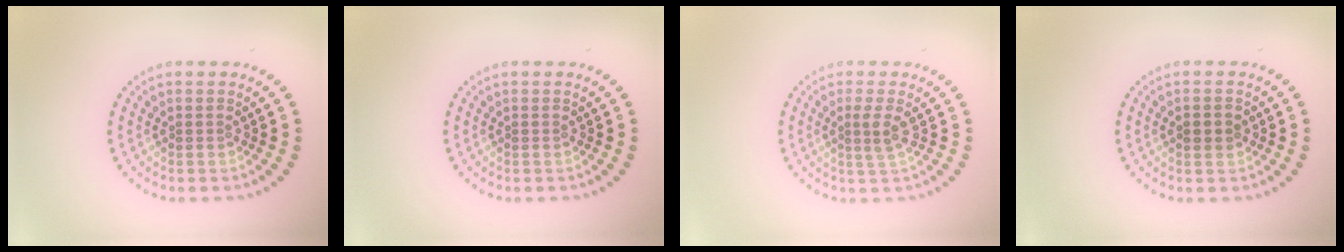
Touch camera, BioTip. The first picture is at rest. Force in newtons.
{"total": 0.0}
{"total": 1.9, "press": 1.4, "slide": 1.2}
{"total": 1.9, "press": 1.9, "slide": 0.1}